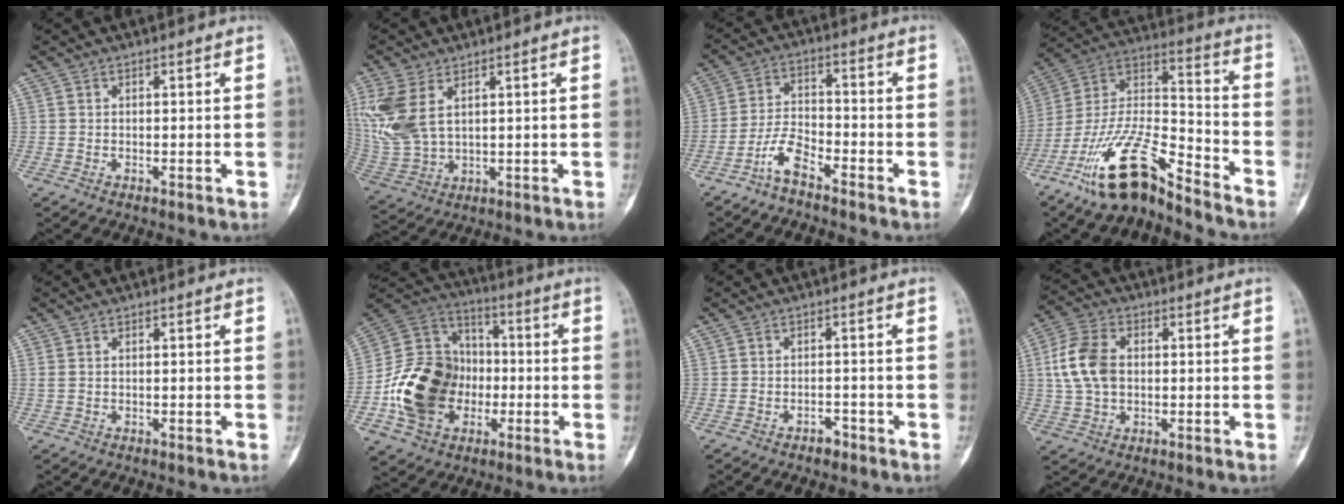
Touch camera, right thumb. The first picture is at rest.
{"total": 11.6, "force": [4.2, 6.5, 8.7], "torque": [-0.210, -0.006, 0.102]}
{"total": 5.5, "force": [-4.2, 1.7, 3.1], "torque": [-0.062, 0.033, -0.090]}
{"total": 16.8, "force": [-12.4, 4.8, 10.4], "torque": [-0.194, 0.084, -0.235]}
{"total": 1.0, "force": [0.3, 0.6, 0.8], "torque": [-0.025, 0.008, 0.014]}
{"total": 19.8, "force": [-4.3, 15.6, 11.3], "torque": [-0.176, 0.041, -0.073]}
{"total": 1.8, "force": [-1.3, 1.0, 0.6], "torque": [-0.009, 0.009, -0.019]}
{"total": 10.3, "force": [1.0, 7.0, 7.5], "torque": [-0.150, 0.010, 0.018]}